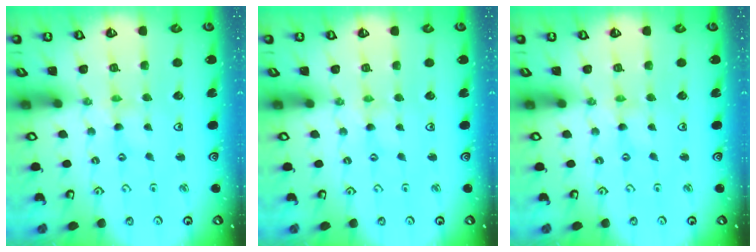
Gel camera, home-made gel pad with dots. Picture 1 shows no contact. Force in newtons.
{"total": 0.0}
{"total": 0.0}